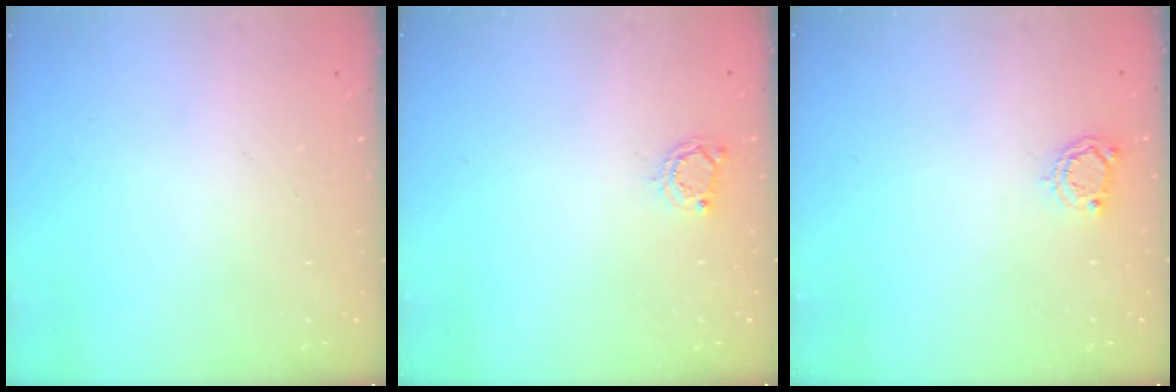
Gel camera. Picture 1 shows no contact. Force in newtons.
{"total": 3.0, "press": 3.0, "slide": 0.4}
{"total": 4.0, "press": 4.0, "slide": 0.2}